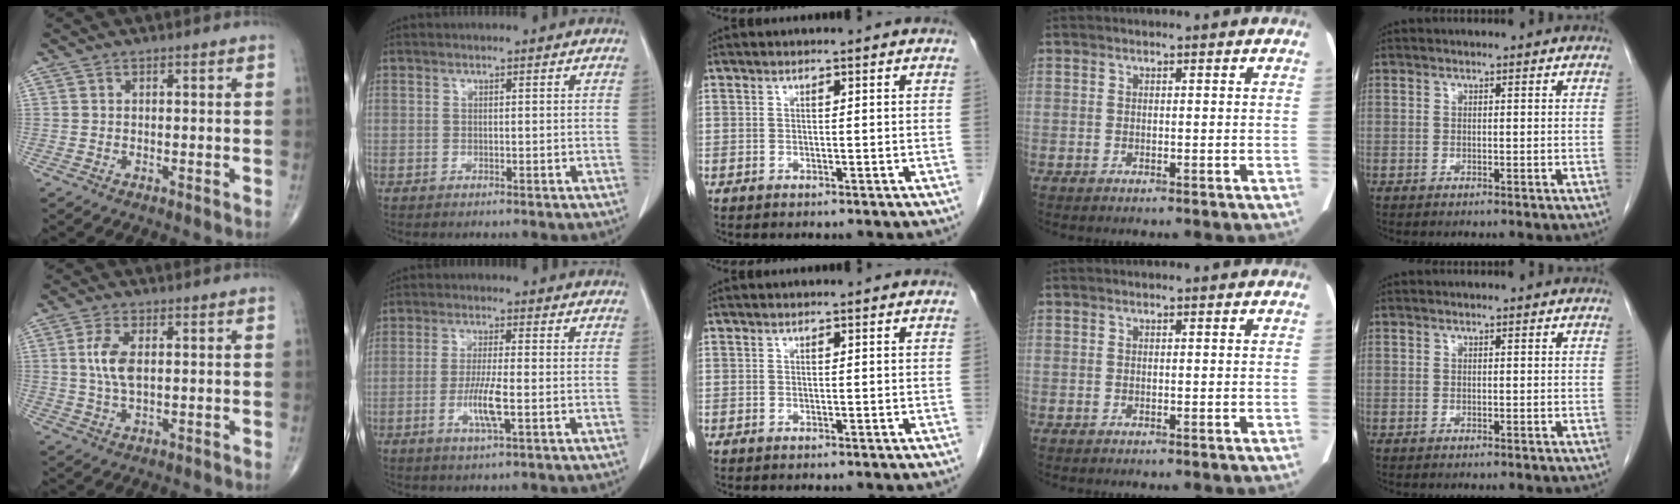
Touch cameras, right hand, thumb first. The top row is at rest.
{"thumb": {"total": 6.0, "force": [1.0, 2.9, 5.2], "torque": [-0.113, -0.002, 0.019]}, "index": {"total": 5.8, "force": [-1.6, 0.3, 5.5], "torque": [-0.110, -0.011, -0.029]}}